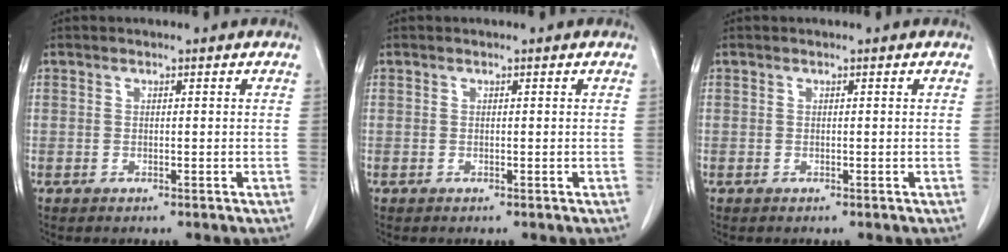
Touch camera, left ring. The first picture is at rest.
{"total": 0.0}
{"total": 0.0}